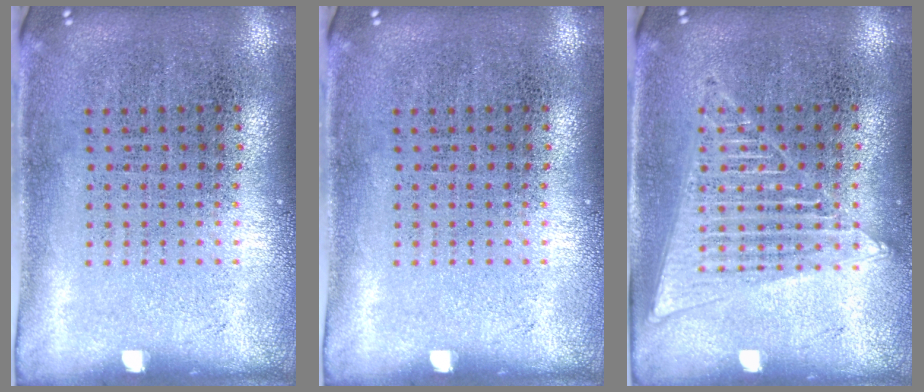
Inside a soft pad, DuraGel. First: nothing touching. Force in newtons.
{"total": 0.0}
{"total": 1.4, "press": 1.4, "slide": 0.1}